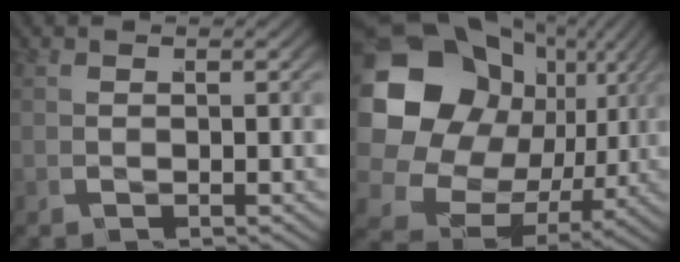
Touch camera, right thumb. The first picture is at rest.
{"total": 16.8, "force": [0.6, 12.8, 10.9], "torque": [-0.225, -0.036, 0.010]}